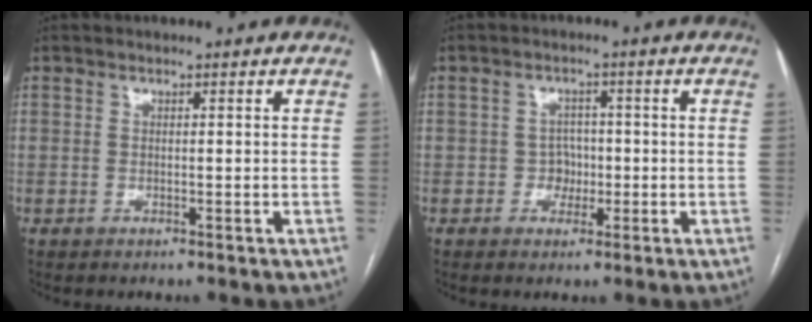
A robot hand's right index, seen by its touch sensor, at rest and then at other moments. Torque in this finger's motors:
{"motor_torque": [0.24, -0.11, -0.01, 0.00]}